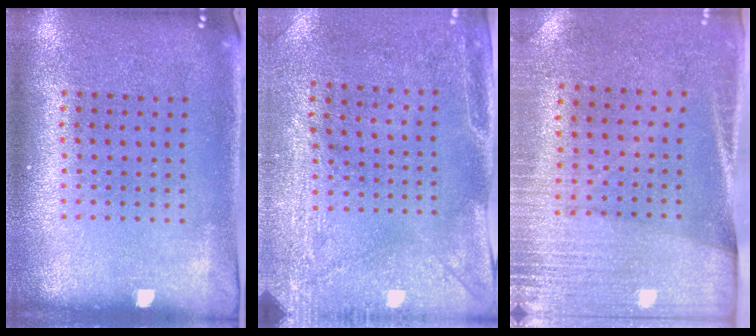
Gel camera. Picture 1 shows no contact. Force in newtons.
{"total": 2.9, "press": 2.3, "slide": 1.8}
{"total": 2.8, "press": 2.5, "slide": 1.3}